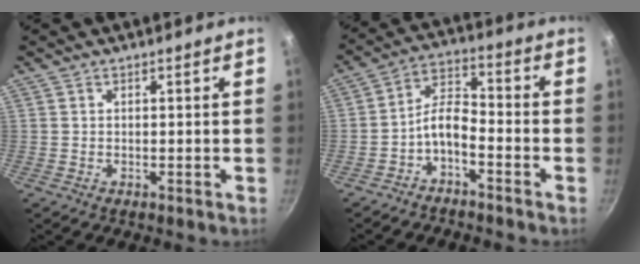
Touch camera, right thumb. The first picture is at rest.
{"total": 6.4, "force": [-3.7, 2.8, 4.4], "torque": [-0.084, 0.051, -0.073]}